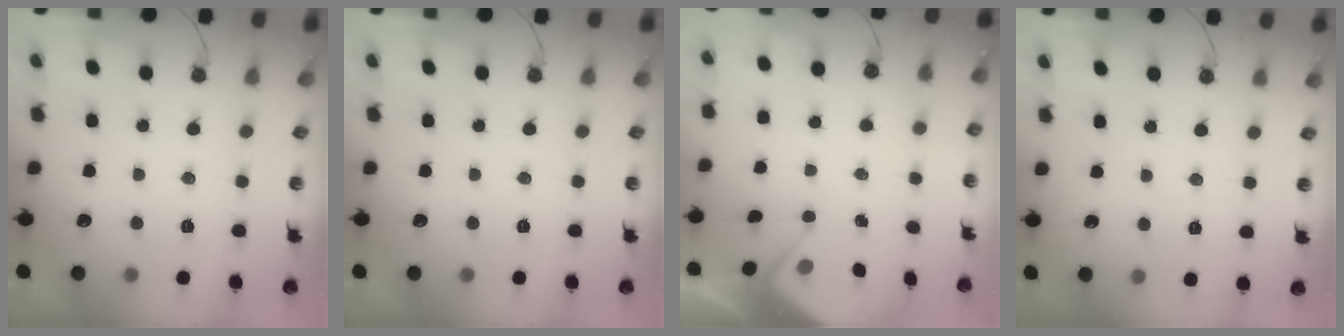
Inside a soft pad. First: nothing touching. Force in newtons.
{"total": 0.0}
{"total": 3.1, "press": 3.1, "slide": 0.5}
{"total": 3.0, "press": 3.0, "slide": 0.5}